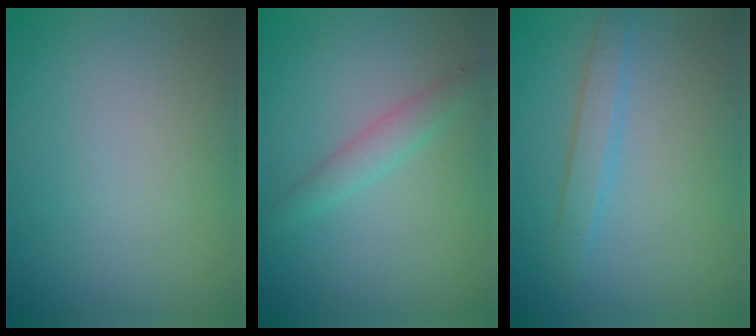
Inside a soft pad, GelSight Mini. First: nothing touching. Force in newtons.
{"total": 1.9, "press": 1.9, "slide": 0.1}
{"total": 2.0, "press": 2.0, "slide": 0.2}